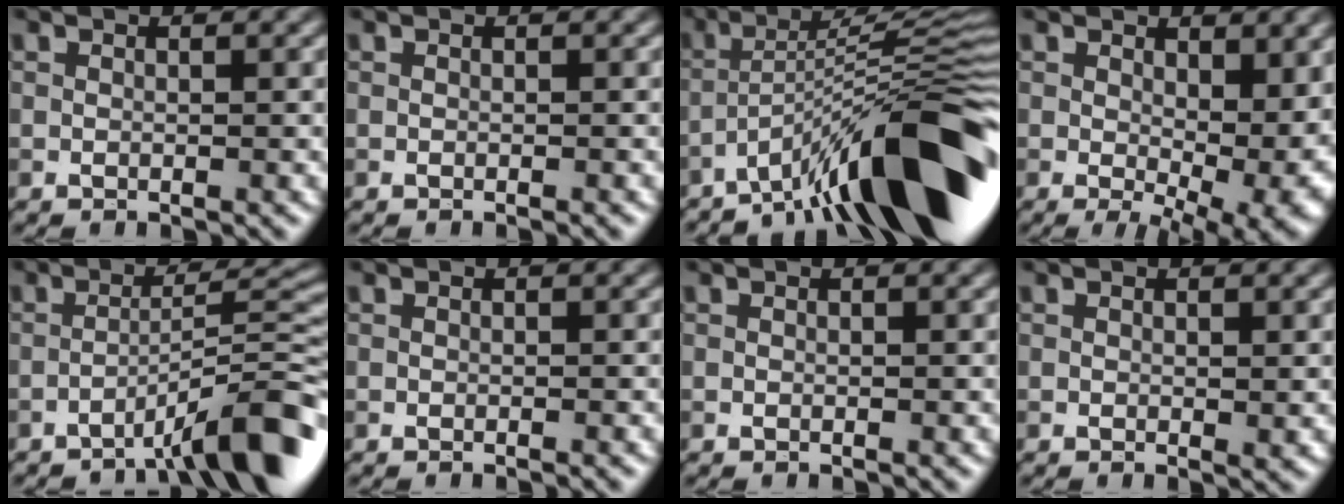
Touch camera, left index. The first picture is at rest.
{"total": 0.0}
{"total": 13.1, "force": [-7.9, 2.2, 10.2], "torque": [-0.147, 0.022, -0.135]}
{"total": 8.2, "force": [0.3, 4.4, 6.9], "torque": [-0.092, -0.027, 0.017]}
{"total": 6.5, "force": [-4.4, 0.3, 4.8], "torque": [-0.064, 0.021, -0.076]}
{"total": 0.0}
{"total": 0.0}
{"total": 0.6, "force": [0.1, 0.2, 0.6], "torque": [-0.005, -0.002, 0.001]}